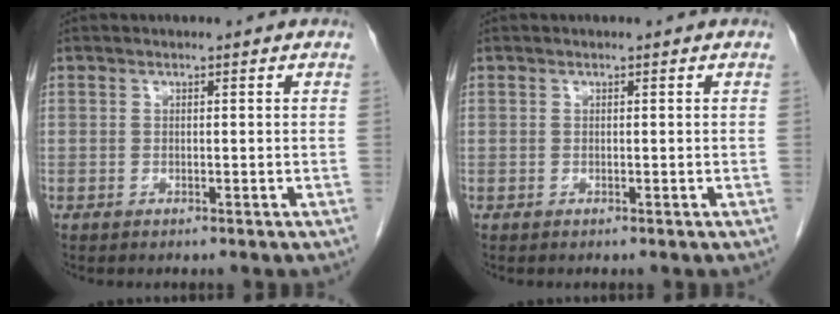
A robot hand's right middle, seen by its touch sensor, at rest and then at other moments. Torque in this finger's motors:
{"motor_torque": [0.00, 0.00, 0.00, 0.00]}